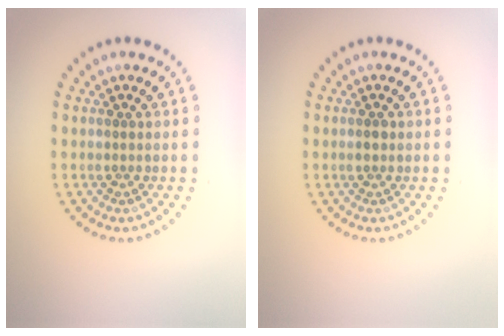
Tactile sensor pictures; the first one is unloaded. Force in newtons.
{"total": 0.9, "press": 0.9, "slide": 0.1}